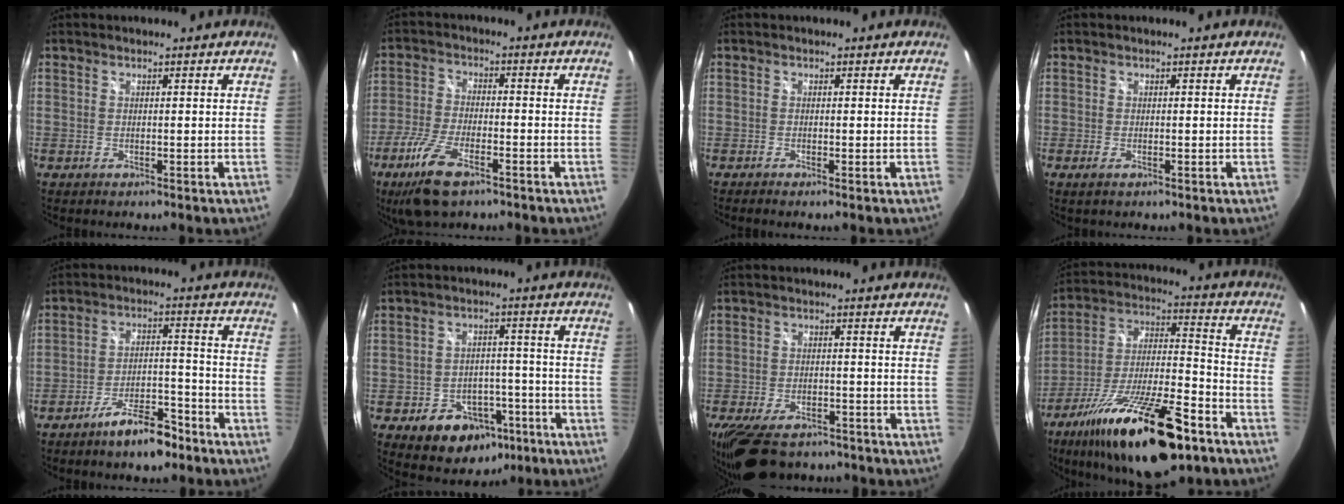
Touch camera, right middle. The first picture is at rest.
{"total": 10.5, "force": [-6.4, 3.8, 7.5], "torque": [-0.177, -0.020, -0.124]}
{"total": 0.6, "force": [-0.5, -0.2, 0.4], "torque": [-0.006, -0.003, -0.011]}
{"total": 1.2, "force": [-0.6, 0.4, 0.9], "torque": [-0.019, -0.005, -0.010]}
{"total": 8.9, "force": [-6.9, 2.8, 5.0], "torque": [-0.089, 0.017, -0.104]}
{"total": 12.6, "force": [-6.9, 8.9, 5.5], "torque": [-0.114, 0.025, -0.075]}
{"total": 15.0, "force": [-11.3, 6.7, 7.1], "torque": [-0.171, -0.021, -0.180]}
{"total": 26.8, "force": [-16.3, 7.8, 19.8], "torque": [-0.348, -0.034, -0.270]}